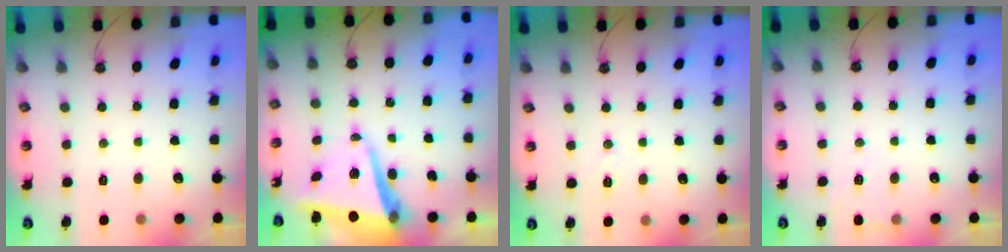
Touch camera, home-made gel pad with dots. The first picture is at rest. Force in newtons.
{"total": 9.2, "press": 9.1, "slide": 1.3}
{"total": 3.7, "press": 3.3, "slide": 1.7}
{"total": 2.5, "press": 2.4, "slide": 0.7}